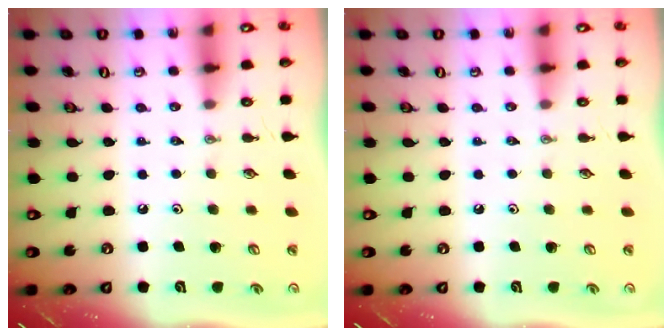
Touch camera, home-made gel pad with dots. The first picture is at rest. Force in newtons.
{"total": 0.0}